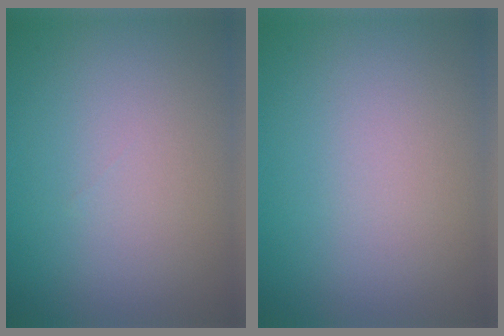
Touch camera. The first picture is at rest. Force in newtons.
{"total": 0.0}